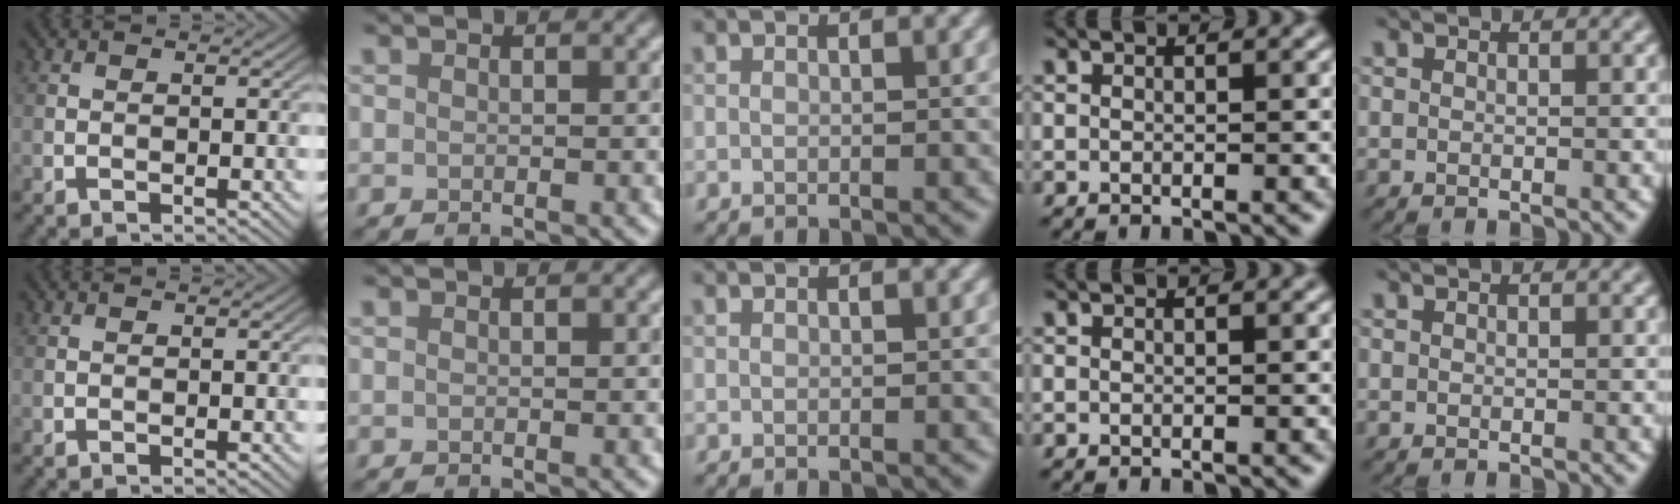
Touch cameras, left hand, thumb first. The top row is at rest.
{}